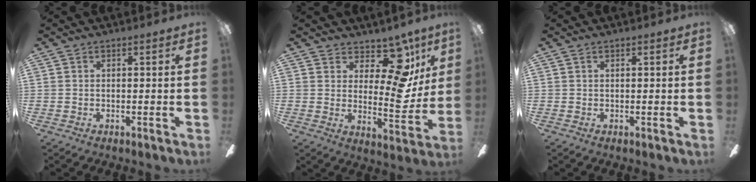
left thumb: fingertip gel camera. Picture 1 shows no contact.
{"total": 14.4, "force": [8.4, 7.3, 9.2], "torque": [-0.125, -0.063, 0.150]}
{"total": 0.0}